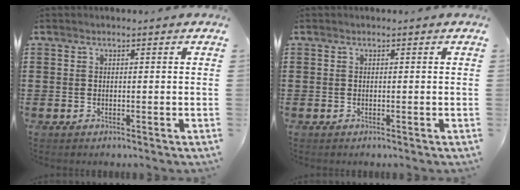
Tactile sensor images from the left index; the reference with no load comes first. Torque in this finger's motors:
{"motor_torque": [0.00, 0.00, 0.00, 0.00]}